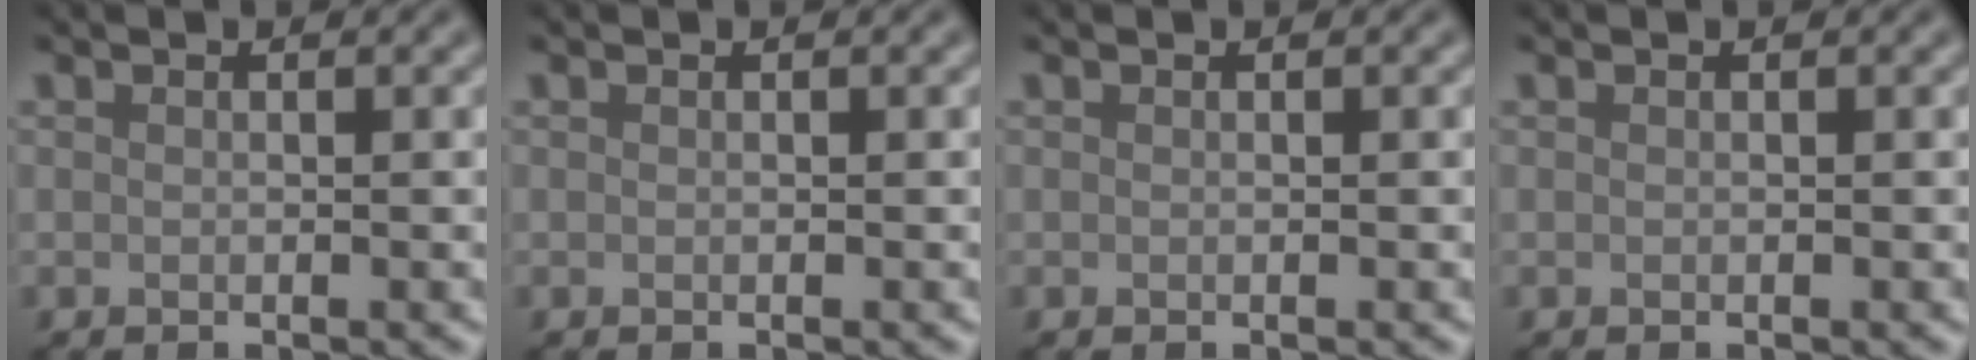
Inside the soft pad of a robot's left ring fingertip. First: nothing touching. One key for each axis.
{"total": 0.0}
{"total": 0.0}
{"total": 0.0}